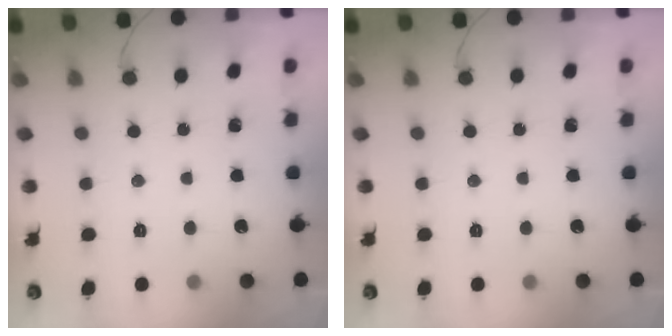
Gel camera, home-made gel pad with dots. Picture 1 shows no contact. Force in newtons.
{"total": 0.0}